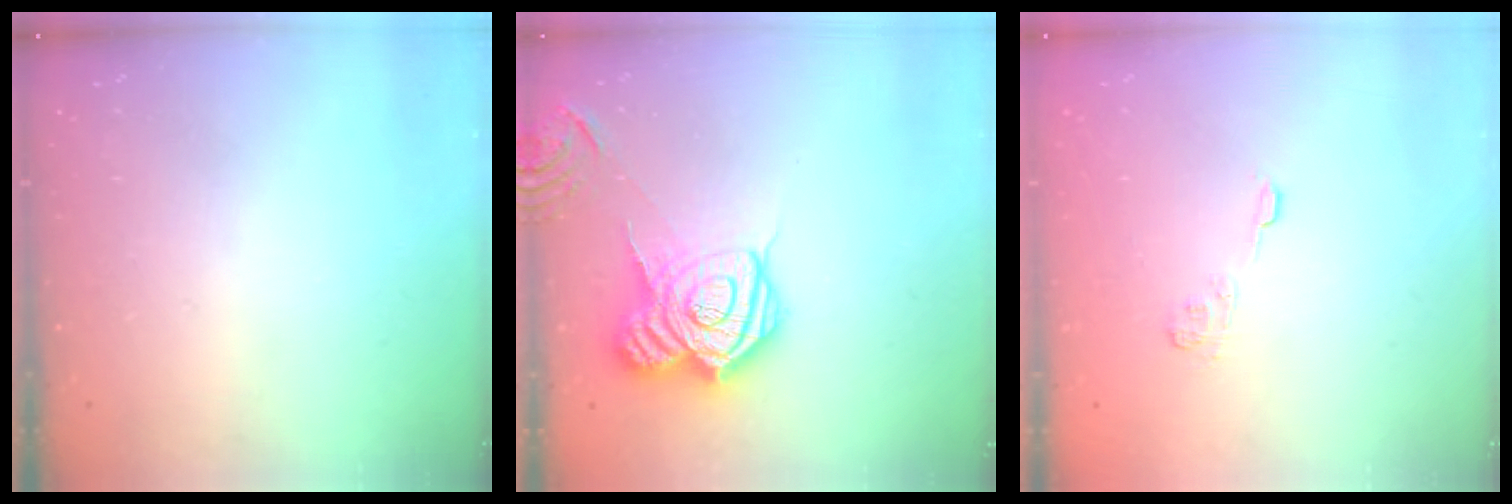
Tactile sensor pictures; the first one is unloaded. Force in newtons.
{"total": 17.5, "press": 17.5, "slide": 1.3}
{"total": 4.1, "press": 3.8, "slide": 1.5}